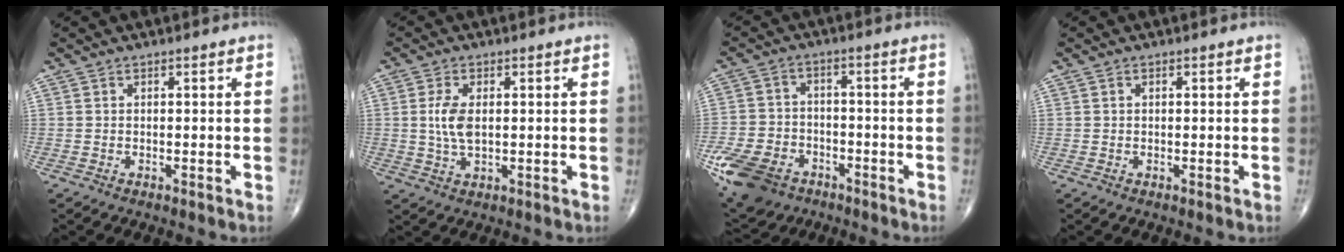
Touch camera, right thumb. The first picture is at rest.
{"total": 5.2, "force": [0.6, 2.6, 4.5], "torque": [-0.098, -0.003, 0.012]}
{"total": 13.3, "force": [-6.8, 9.3, 6.5], "torque": [-0.125, 0.023, -0.116]}
{"total": 0.0}